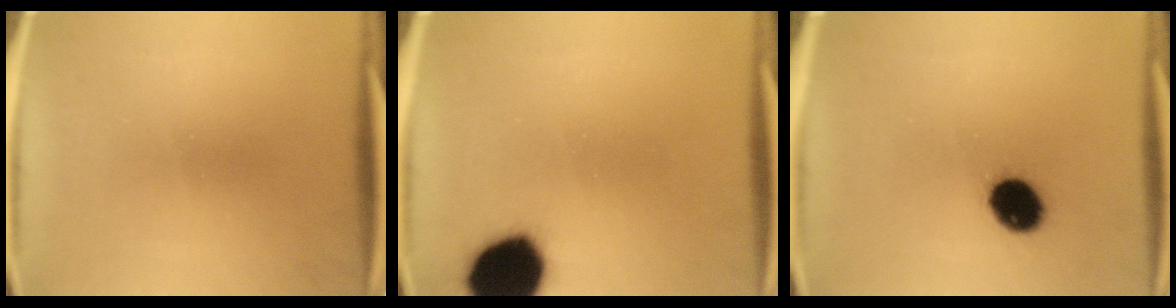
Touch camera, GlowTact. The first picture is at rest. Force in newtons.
{"total": 17.1}
{"total": 9.2}